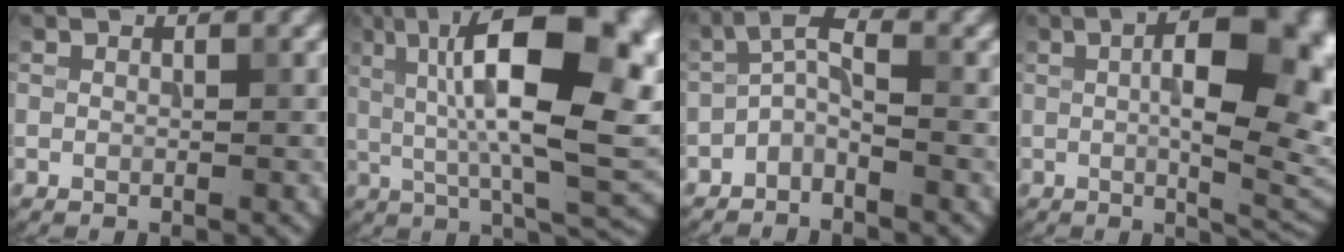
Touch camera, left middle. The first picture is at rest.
{"total": 16.9, "force": [3.4, 6.2, 15.3], "torque": [-0.229, 0.012, 0.044]}
{"total": 2.2, "force": [-1.6, 0.7, 1.4], "torque": [-0.029, 0.012, -0.038]}
{"total": 12.7, "force": [1.3, 5.1, 11.5], "torque": [-0.124, 0.015, 0.013]}